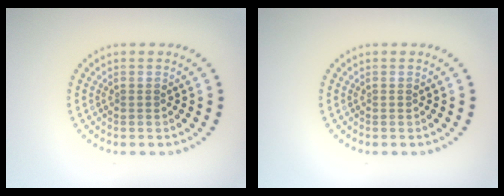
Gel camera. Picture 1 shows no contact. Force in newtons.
{"total": 0.0}